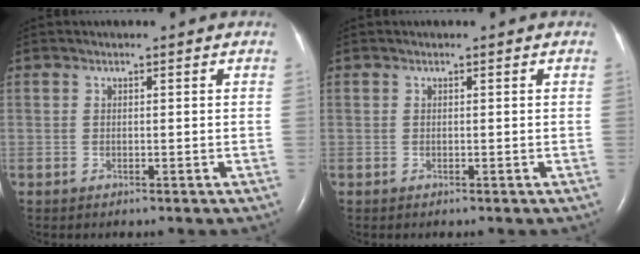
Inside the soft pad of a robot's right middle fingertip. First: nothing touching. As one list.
[{"total": 0.0}]